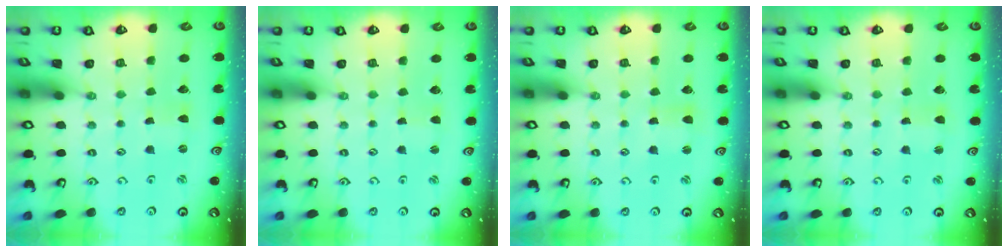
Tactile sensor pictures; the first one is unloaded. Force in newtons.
{"total": 0.0}
{"total": 1.2, "press": 1.2, "slide": 0.3}
{"total": 1.1, "press": 1.1, "slide": 0.2}